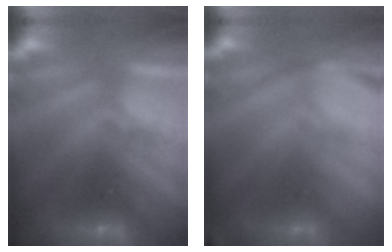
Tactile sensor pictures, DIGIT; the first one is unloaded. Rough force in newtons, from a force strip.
{"total": 2.6}